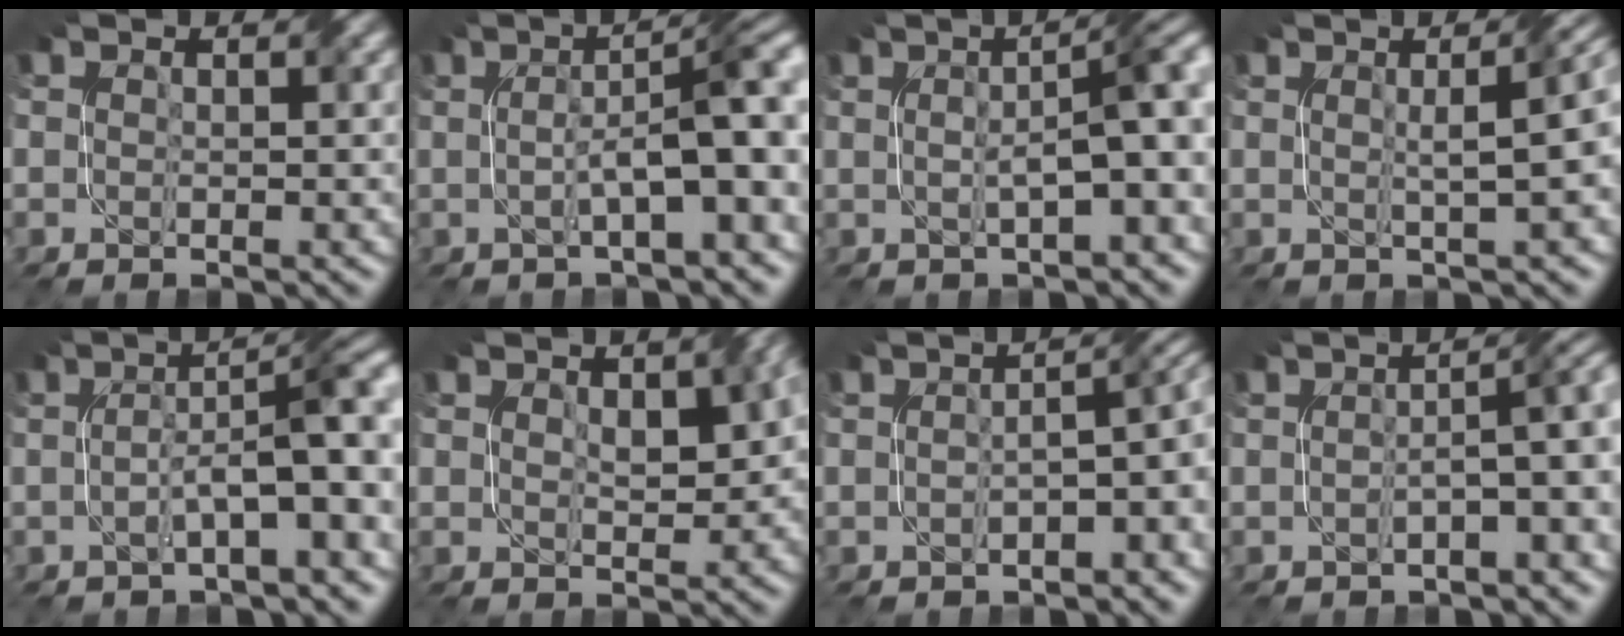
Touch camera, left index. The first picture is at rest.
{"total": 7.8, "force": [0.1, 1.9, 7.6], "torque": [-0.109, 0.016, -0.001]}
{"total": 7.1, "force": [0.7, 1.7, 6.9], "torque": [-0.082, 0.017, 0.012]}
{"total": 6.5, "force": [1.4, 2.2, 6.0], "torque": [-0.034, 0.032, 0.001]}
{"total": 7.6, "force": [-0.9, 1.9, 7.3], "torque": [-0.109, 0.018, -0.018]}
{"total": 4.8, "force": [1.4, 2.4, 3.9], "torque": [-0.053, 0.001, 0.036]}
{"total": 5.1, "force": [-1.2, 1.7, 4.7], "torque": [-0.048, 0.007, -0.022]}
{"total": 4.9, "force": [-0.5, 1.2, 4.8], "torque": [-0.061, 0.015, -0.015]}